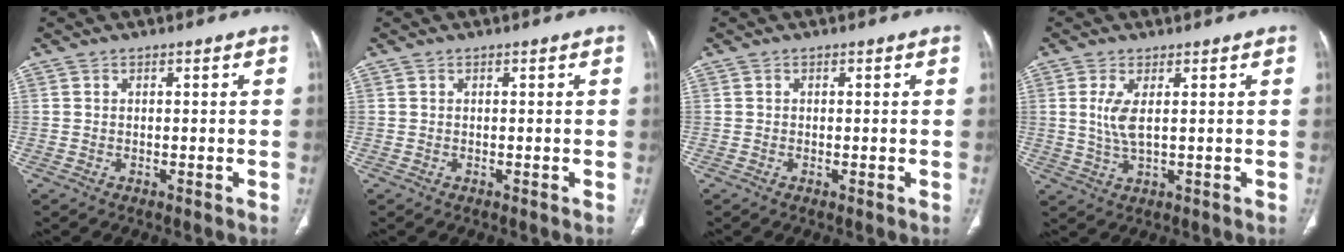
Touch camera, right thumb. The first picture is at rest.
{"total": 0.0}
{"total": 0.0}
{"total": 4.7, "force": [1.0, 1.5, 4.3], "torque": [-0.103, -0.009, 0.025]}